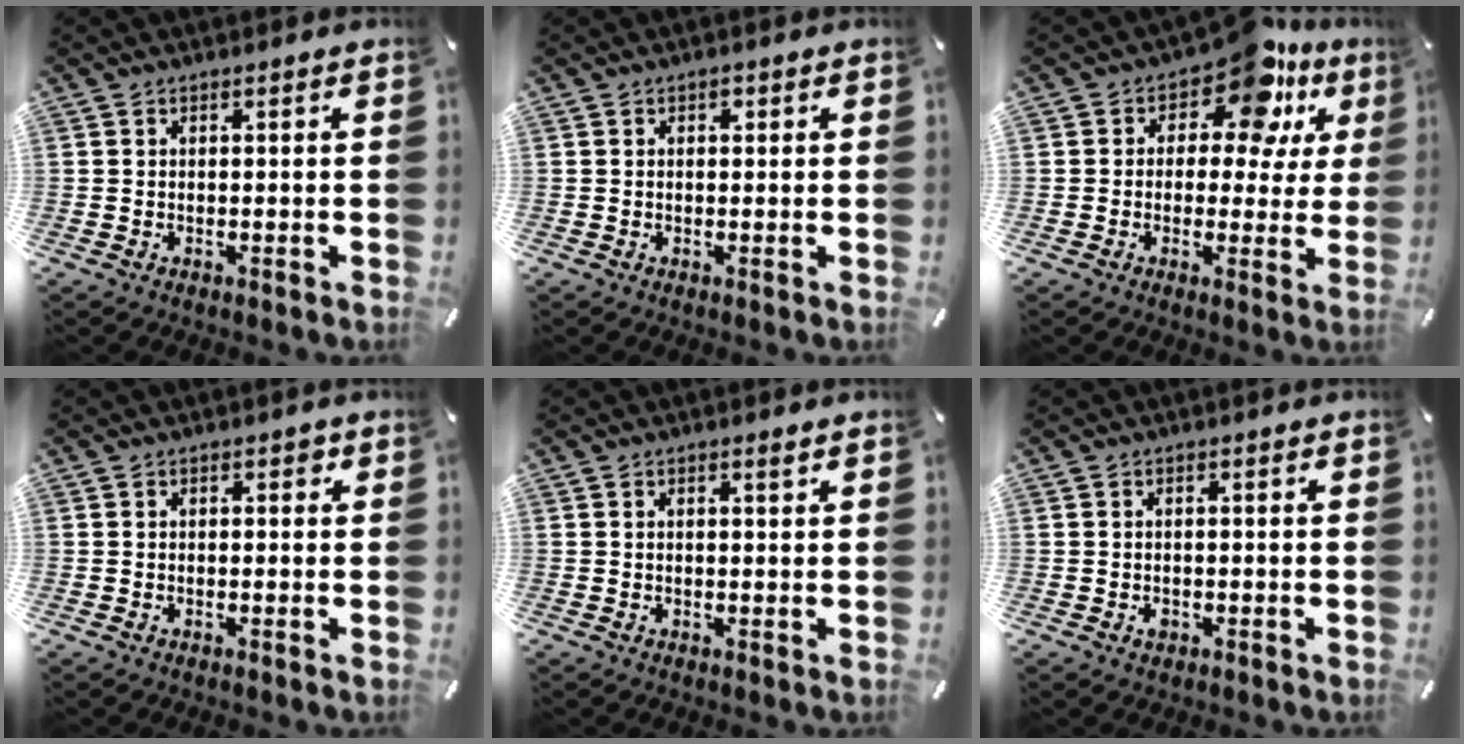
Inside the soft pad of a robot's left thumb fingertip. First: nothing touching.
{"total": 1.0, "force": [0.3, 0.8, 0.5], "torque": [-0.012, 0.004, 0.005]}
{"total": 12.5, "force": [7.0, 6.5, 8.0], "torque": [-0.114, -0.044, 0.119]}
{"total": 1.1, "force": [0.1, 0.8, 0.7], "torque": [-0.006, 0.003, -0.001]}
{"total": 1.1, "force": [0.6, 0.3, 0.9], "torque": [-0.016, 0.001, 0.010]}
{"total": 1.4, "force": [-0.5, 1.1, 0.8], "torque": [-0.015, 0.003, -0.009]}